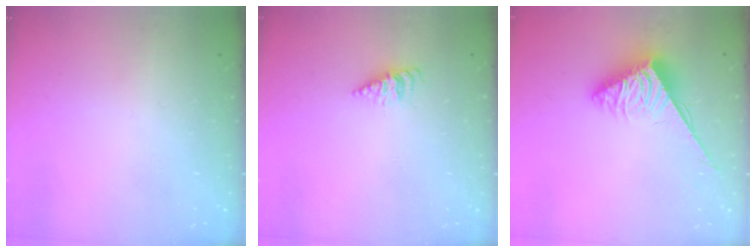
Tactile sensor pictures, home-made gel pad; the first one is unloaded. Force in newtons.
{"total": 2.5, "press": 2.4, "slide": 0.4}
{"total": 4.0, "press": 4.0, "slide": 0.5}